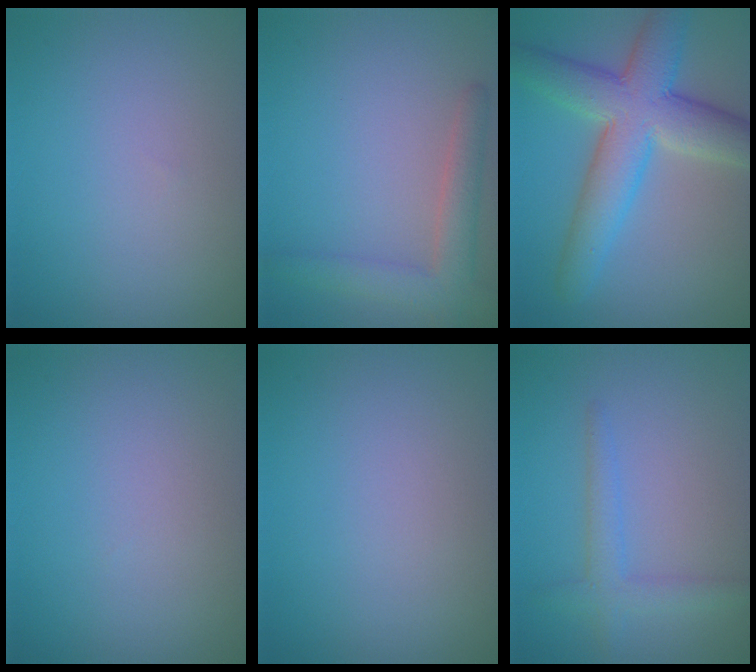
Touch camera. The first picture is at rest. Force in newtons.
{"total": 3.4, "press": 3.4, "slide": 0.4}
{"total": 8.3, "press": 8.3, "slide": 0.2}
{"total": 0.0}
{"total": 0.0}
{"total": 2.3, "press": 2.3, "slide": 0.2}